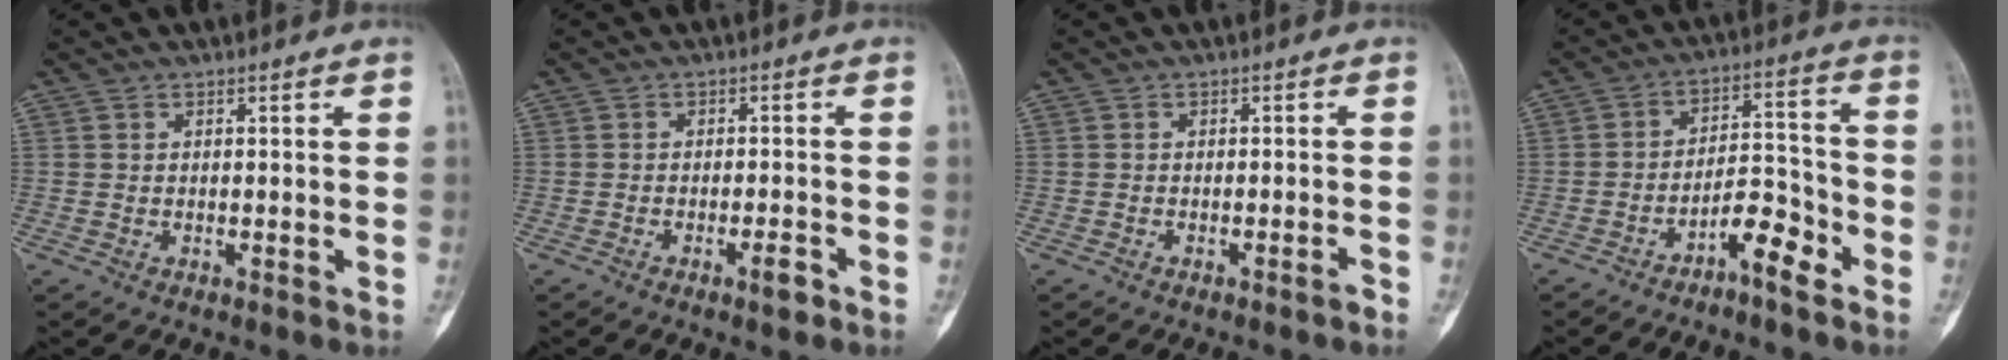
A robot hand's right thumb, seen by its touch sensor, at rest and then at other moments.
{"total": 2.7, "force": [-1.6, 0.6, 2.0], "torque": [-0.028, 0.007, -0.028]}
{"total": 1.3, "force": [-1.0, 0.0, 0.8], "torque": [-0.013, 0.007, -0.015]}
{"total": 7.5, "force": [-4.7, 2.3, 5.3], "torque": [-0.075, 0.054, -0.081]}